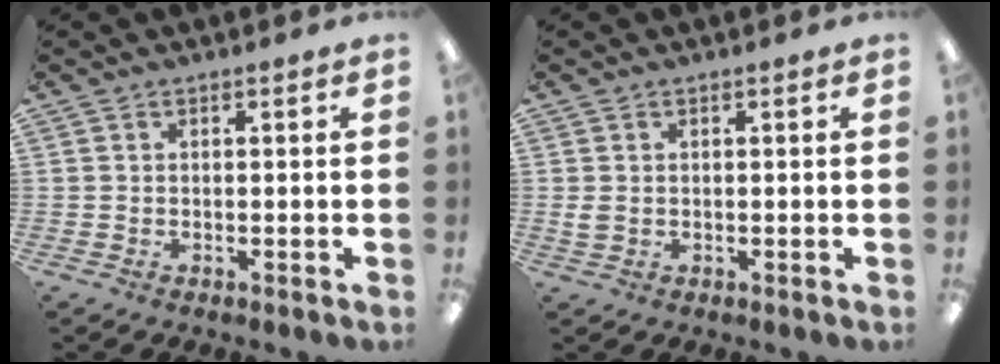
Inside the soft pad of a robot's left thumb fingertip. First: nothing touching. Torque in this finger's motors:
{"motor_torque": [-0.06, 0.06, 0.02, -0.04, 0.00]}